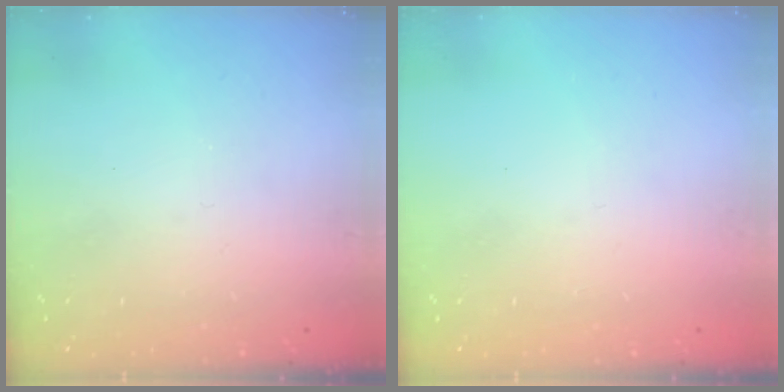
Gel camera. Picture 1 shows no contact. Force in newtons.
{"total": 0.0}